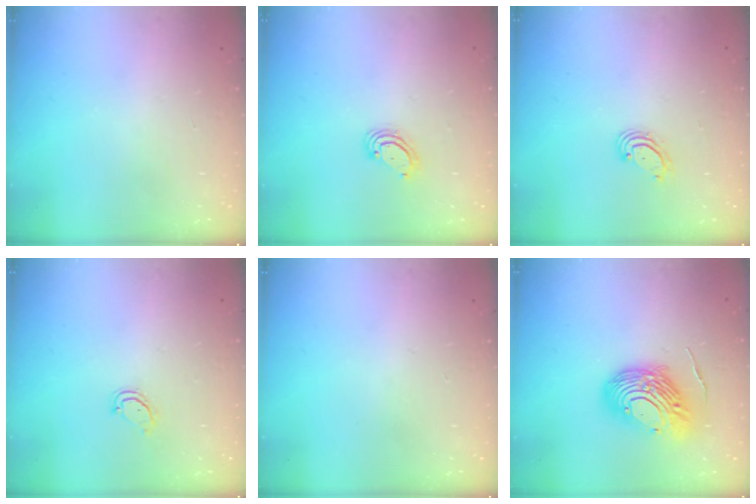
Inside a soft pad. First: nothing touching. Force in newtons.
{"total": 3.0, "press": 2.9, "slide": 0.3}
{"total": 3.0, "press": 3.0, "slide": 0.3}
{"total": 3.6, "press": 3.6, "slide": 0.2}
{"total": 0.0}
{"total": 14.9, "press": 14.8, "slide": 1.6}